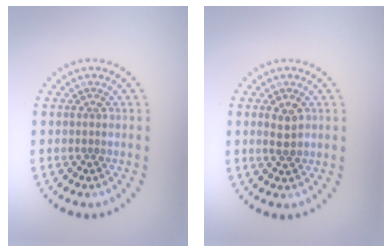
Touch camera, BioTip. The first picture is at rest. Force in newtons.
{"total": 1.8, "press": 1.8, "slide": 0.1}